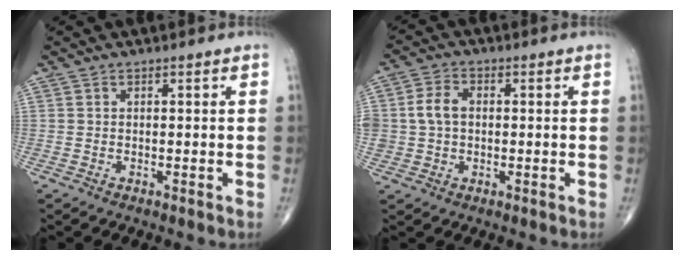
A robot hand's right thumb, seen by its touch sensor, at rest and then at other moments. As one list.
[{"total": 5.5, "force": [0.3, 4.2, 3.6], "torque": [-0.066, 0.013, 0.003]}]